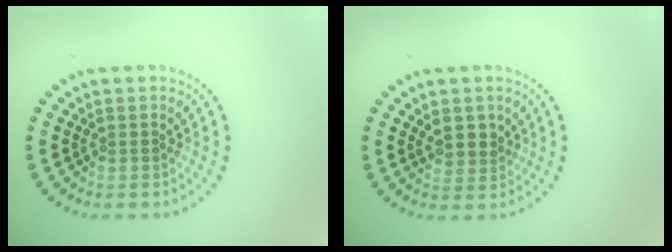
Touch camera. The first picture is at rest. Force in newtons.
{"total": 2.5, "press": 2.3, "slide": 1.0}